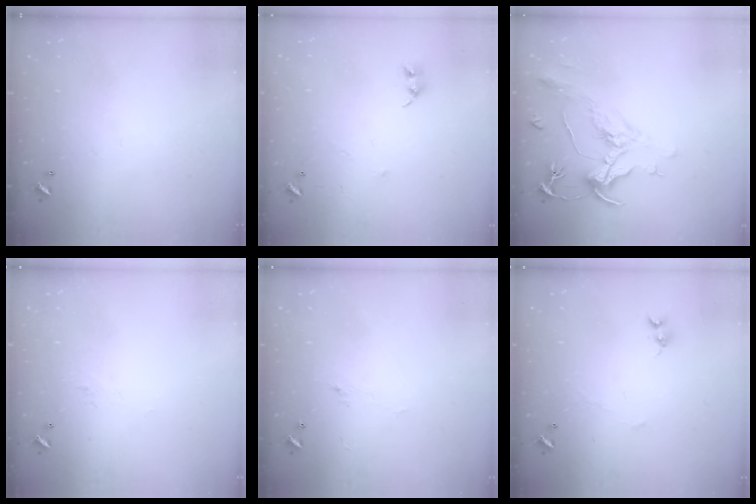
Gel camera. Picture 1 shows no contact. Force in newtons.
{"total": 6.4, "press": 6.4, "slide": 0.6}
{"total": 2.2, "press": 1.7, "slide": 1.3}
{"total": 1.5, "press": 1.3, "slide": 0.6}
{"total": 1.2, "press": 0.8, "slide": 0.8}
{"total": 1.4, "press": 1.3, "slide": 0.4}